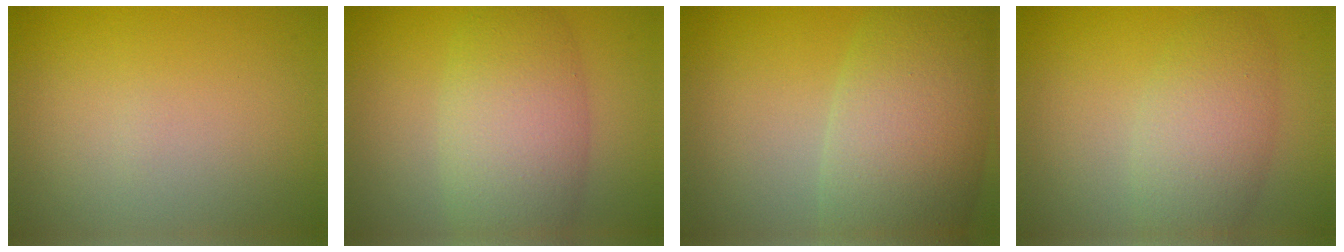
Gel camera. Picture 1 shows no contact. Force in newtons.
{"total": 6.7, "press": 6.7, "slide": 0.3}
{"total": 10.1, "press": 10.1, "slide": 0.5}
{"total": 4.6, "press": 4.6, "slide": 0.1}